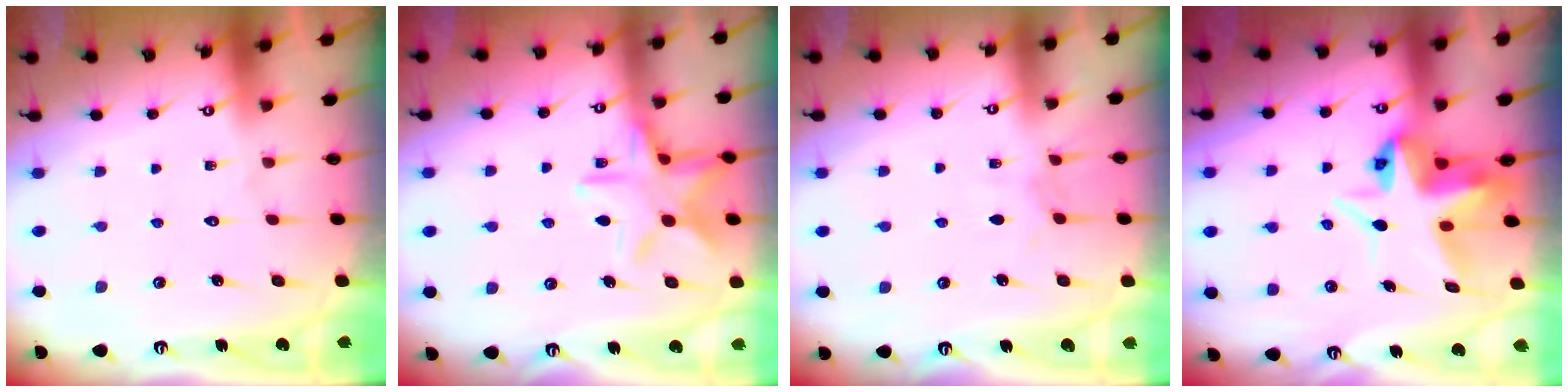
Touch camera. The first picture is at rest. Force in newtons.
{"total": 13.3, "press": 13.3, "slide": 1.0}
{"total": 3.3, "press": 3.2, "slide": 0.5}
{"total": 7.4, "press": 7.4, "slide": 0.7}